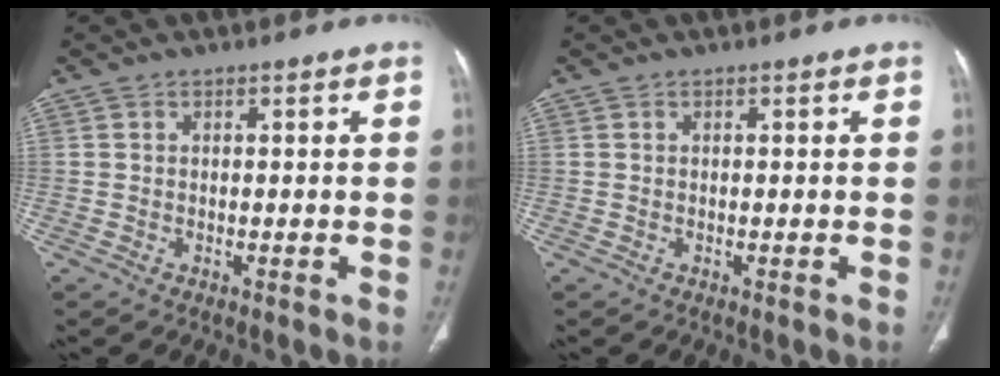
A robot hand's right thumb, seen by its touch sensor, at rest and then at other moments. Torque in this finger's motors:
{"motor_torque": [-0.03, 0.01, -0.11, -0.10, -0.01]}